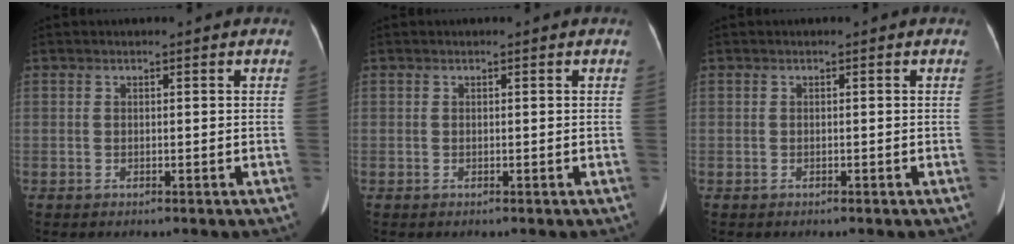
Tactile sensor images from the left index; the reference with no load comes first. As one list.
[{"total": 0.0}, {"total": 0.0}]